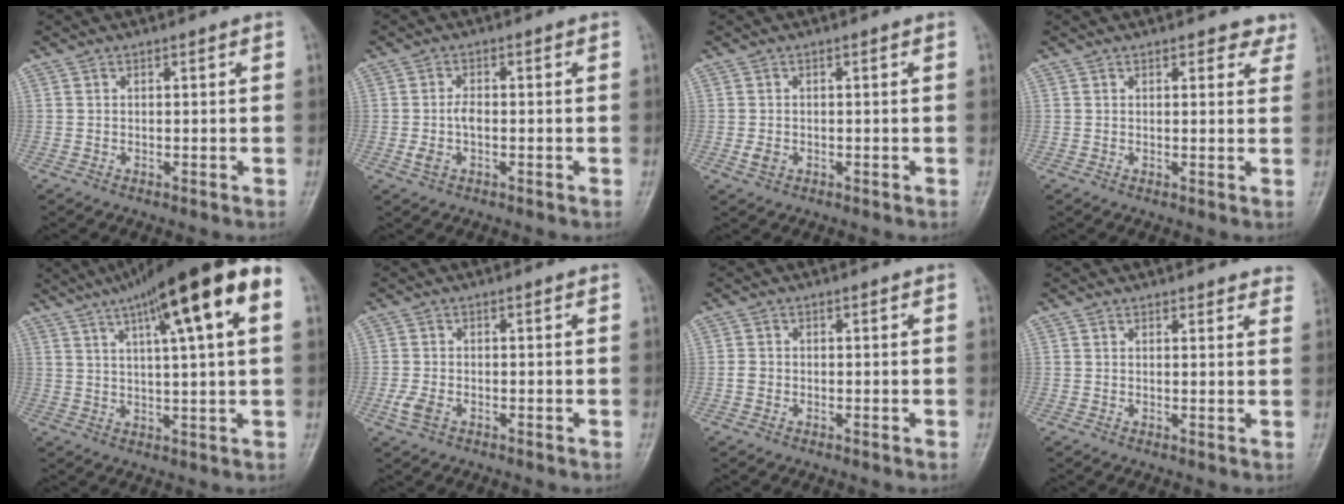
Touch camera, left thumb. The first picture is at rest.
{"total": 3.5, "force": [-0.8, 1.9, 2.8], "torque": [-0.065, 0.010, -0.018]}
{"total": 1.6, "force": [-0.6, 1.2, 0.9], "torque": [-0.021, 0.001, -0.012]}
{"total": 2.6, "force": [1.7, 1.5, 1.2], "torque": [0.009, -0.005, 0.015]}
{"total": 17.9, "force": [7.6, 2.8, 15.9], "torque": [-0.249, 0.013, 0.113]}
{"total": 2.9, "force": [-1.4, 1.7, 1.8], "torque": [-0.050, 0.002, -0.029]}
{"total": 1.5, "force": [-0.6, 1.2, 0.6], "torque": [-0.013, 0.005, -0.016]}
{"total": 4.0, "force": [3.6, 1.4, 0.9], "torque": [0.024, -0.012, 0.025]}